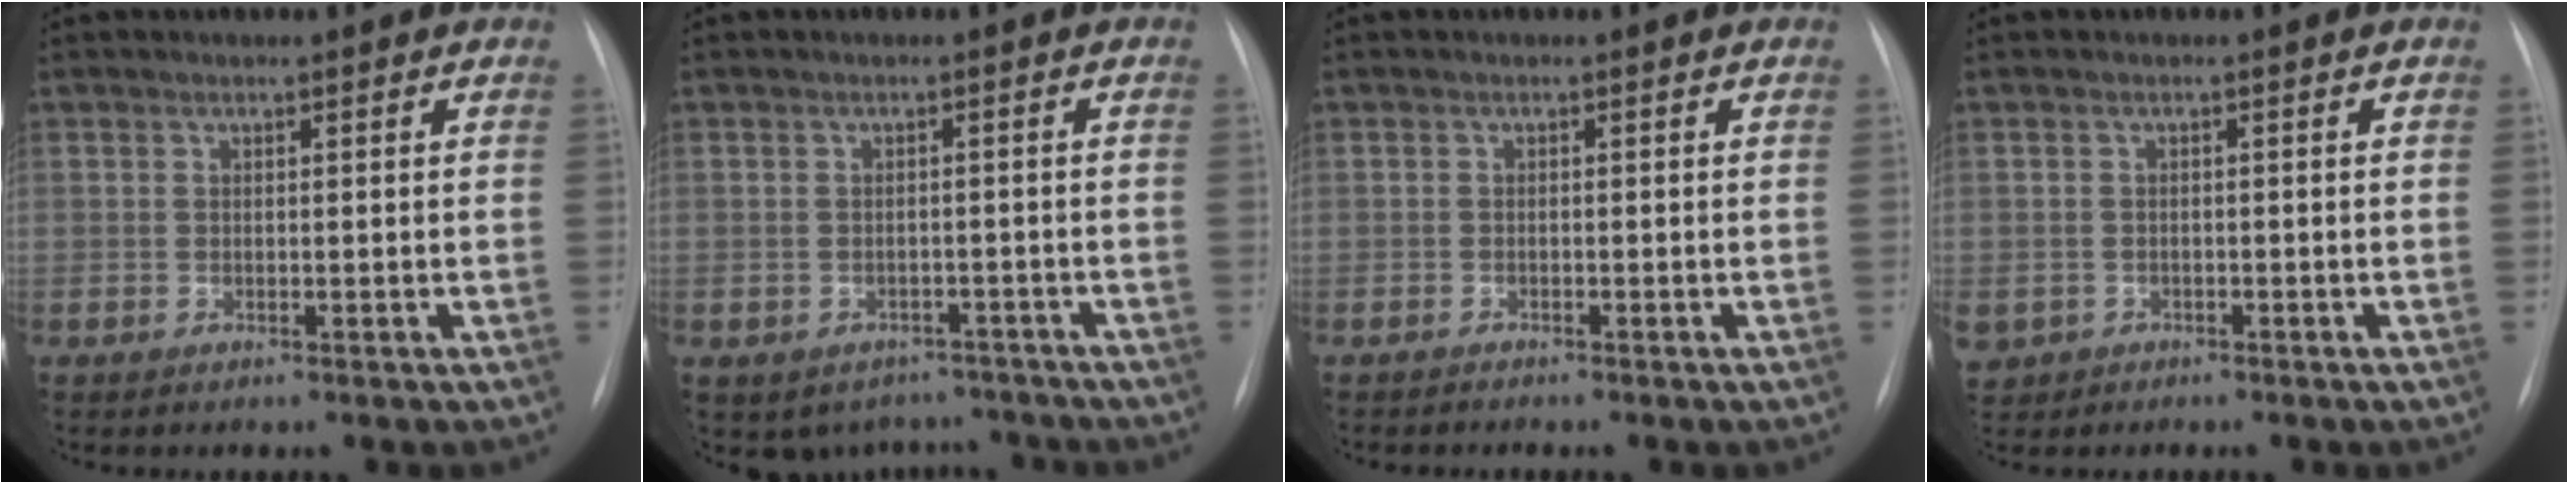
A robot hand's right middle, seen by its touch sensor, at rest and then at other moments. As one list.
[{"total": 6.3, "force": [-5.1, 3.7, 0.4], "torque": [0.008, 0.019, -0.059]}, {"total": 0.6, "force": [-0.6, 0.0, -0.1], "torque": [-0.004, -0.003, -0.012]}, {"total": 4.4, "force": [-2.4, 3.6, 0.8], "torque": [-0.025, 0.002, -0.038]}]